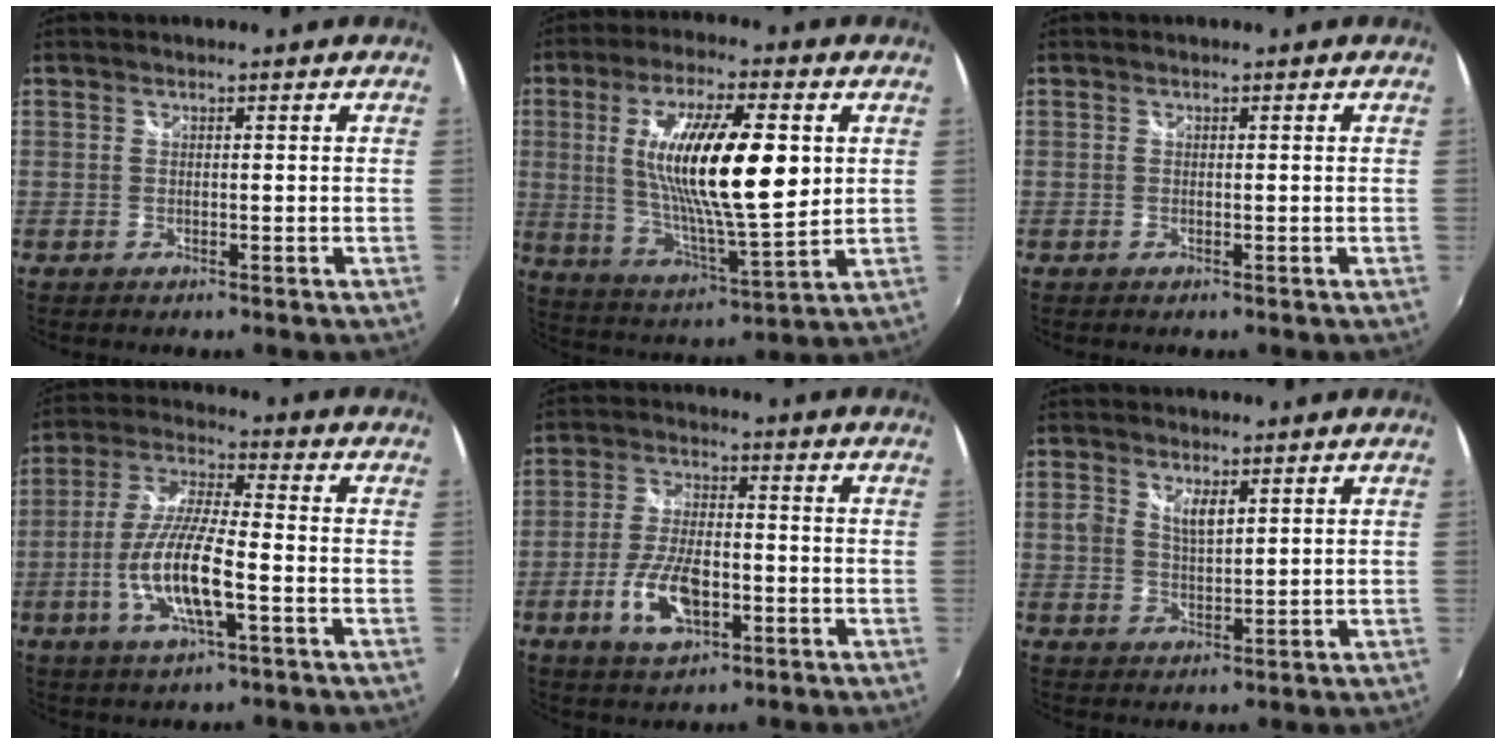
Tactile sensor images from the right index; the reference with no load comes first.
{"total": 19.4, "force": [3.3, 4.7, 18.6], "torque": [-0.333, -0.004, 0.065]}
{"total": 0.0}
{"total": 12.8, "force": [-3.9, 2.6, 11.9], "torque": [-0.247, -0.004, -0.073]}
{"total": 10.0, "force": [-3.6, 4.7, 8.0], "torque": [-0.166, 0.000, -0.061]}
{"total": 4.2, "force": [1.7, 2.2, 3.1], "torque": [-0.055, 0.006, 0.033]}